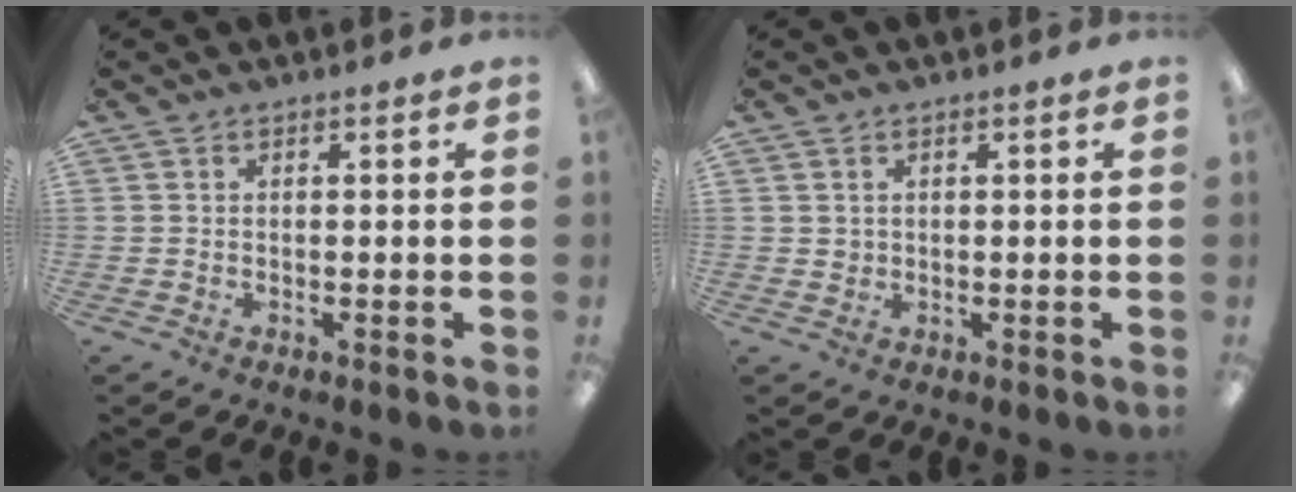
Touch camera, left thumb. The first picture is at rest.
{"total": 1.3, "force": [0.7, 1.1, 0.0], "torque": [-0.003, 0.002, 0.014]}